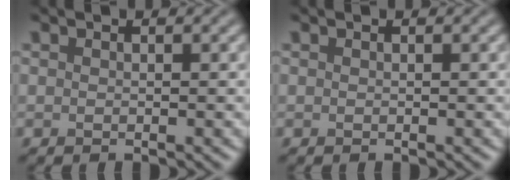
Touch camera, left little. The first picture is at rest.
{"total": 0.0}